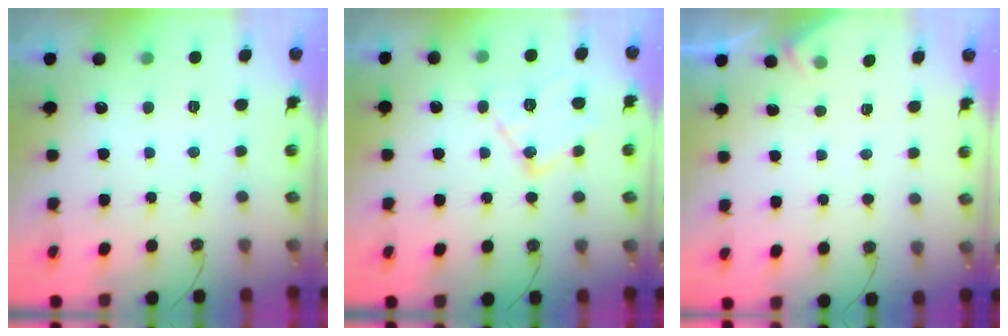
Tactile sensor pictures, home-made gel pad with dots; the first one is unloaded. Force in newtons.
{"total": 13.2, "press": 13.2, "slide": 0.8}
{"total": 2.5, "press": 2.4, "slide": 0.4}